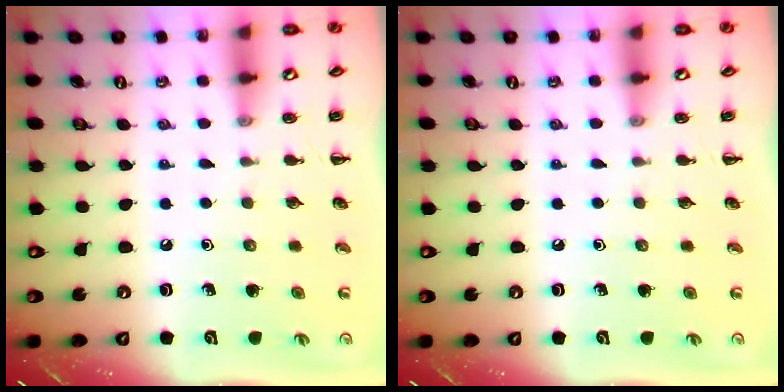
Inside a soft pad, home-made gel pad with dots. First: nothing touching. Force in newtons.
{"total": 0.0}